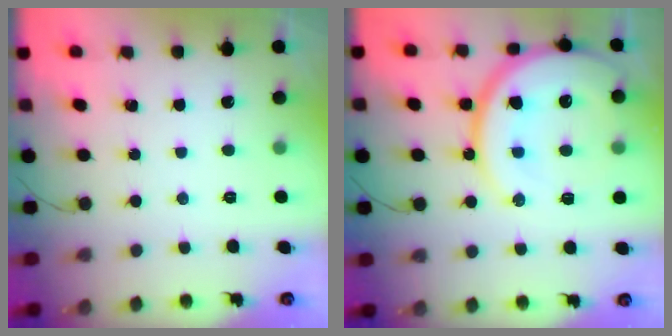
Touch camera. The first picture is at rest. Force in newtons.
{"total": 20.7, "press": 20.6, "slide": 2.5}